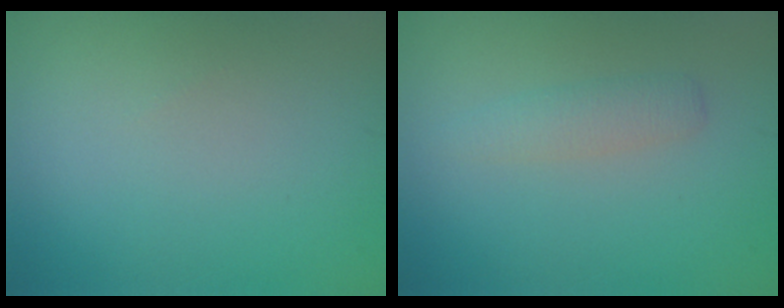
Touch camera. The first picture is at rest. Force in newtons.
{"total": 1.7, "press": 1.7, "slide": 0.1}